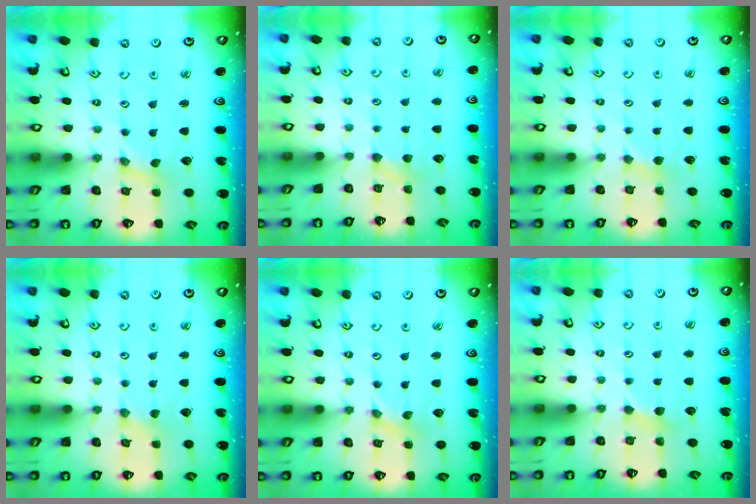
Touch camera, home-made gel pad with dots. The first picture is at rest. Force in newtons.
{"total": 3.7, "press": 3.7, "slide": 0.6}
{"total": 1.8, "press": 1.8, "slide": 0.3}
{"total": 1.2, "press": 1.2, "slide": 0.3}
{"total": 0.0}
{"total": 3.6, "press": 3.6, "slide": 0.5}